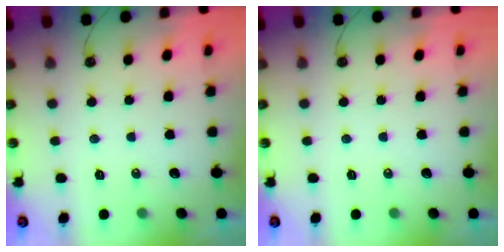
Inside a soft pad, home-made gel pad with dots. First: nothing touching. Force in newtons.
{"total": 0.0}